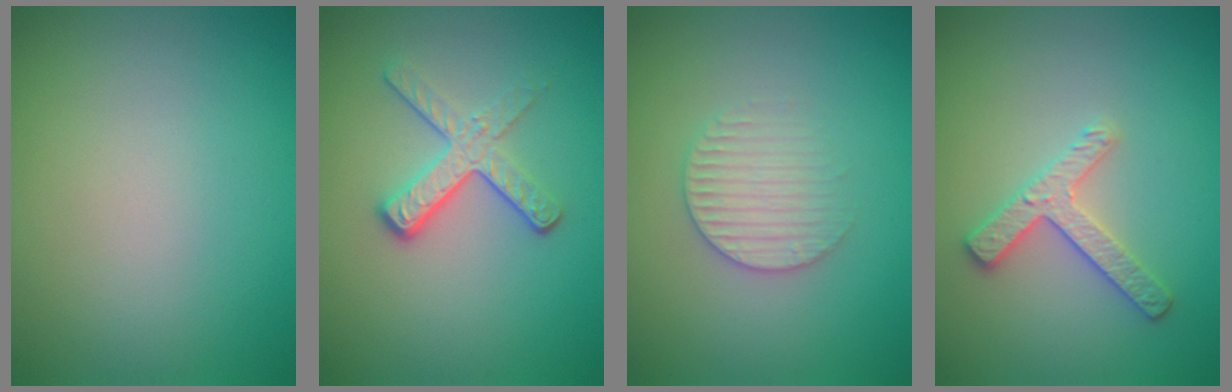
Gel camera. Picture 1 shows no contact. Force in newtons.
{"total": 3.5, "press": 2.4, "slide": 2.5}
{"total": 2.5, "press": 2.5, "slide": 0.4}
{"total": 2.5, "press": 2.4, "slide": 0.8}